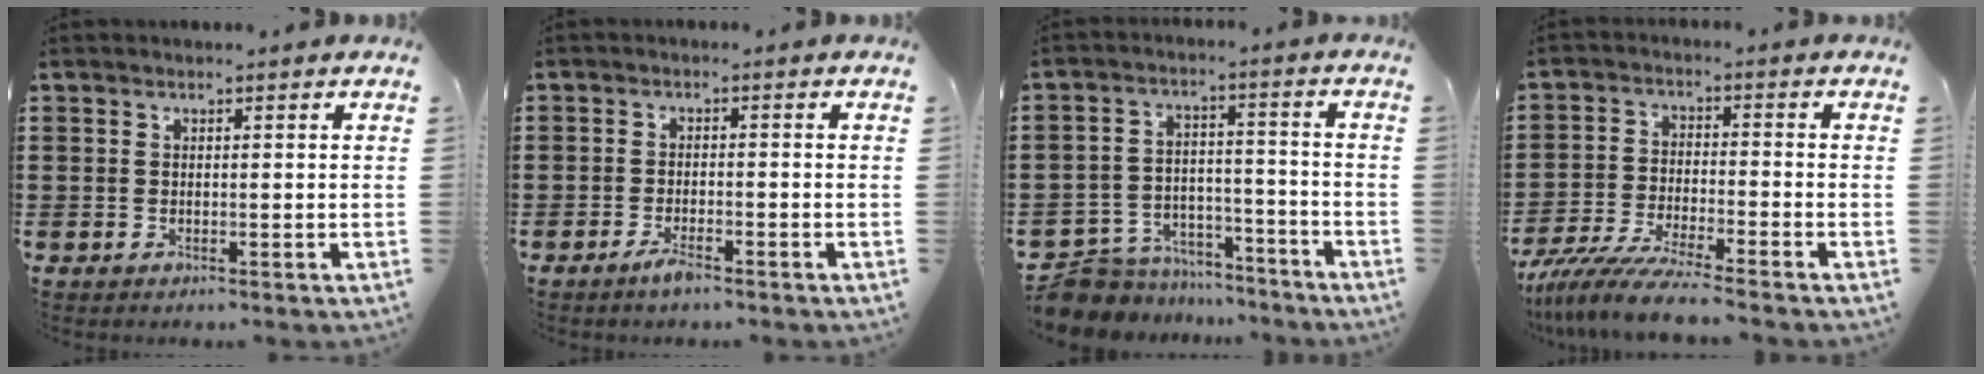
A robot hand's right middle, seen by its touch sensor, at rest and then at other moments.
{"total": 2.4, "force": [-1.7, 0.5, 1.6], "torque": [-0.035, -0.002, -0.033]}
{"total": 6.7, "force": [-6.5, 1.5, 0.4], "torque": [-0.019, 0.012, -0.133]}
{"total": 7.4, "force": [-6.7, -0.3, 3.1], "torque": [-0.075, -0.014, -0.134]}